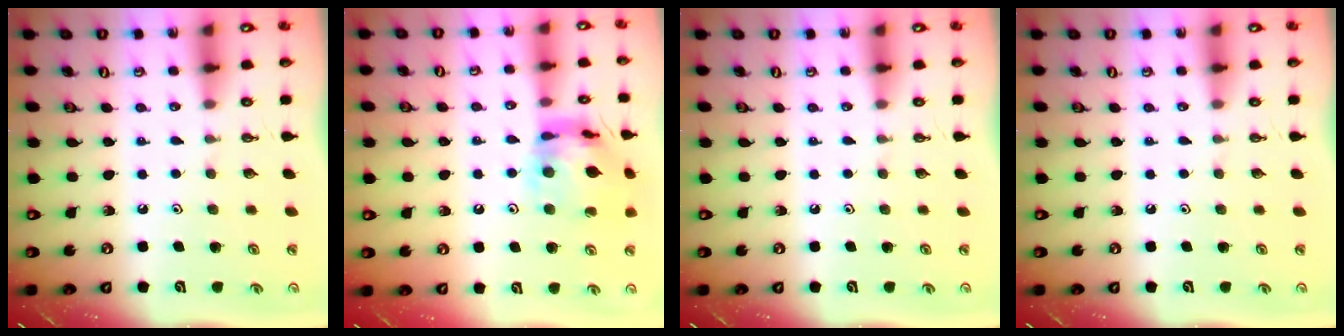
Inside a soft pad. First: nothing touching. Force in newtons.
{"total": 15.0, "press": 14.9, "slide": 1.4}
{"total": 0.0}
{"total": 0.0}